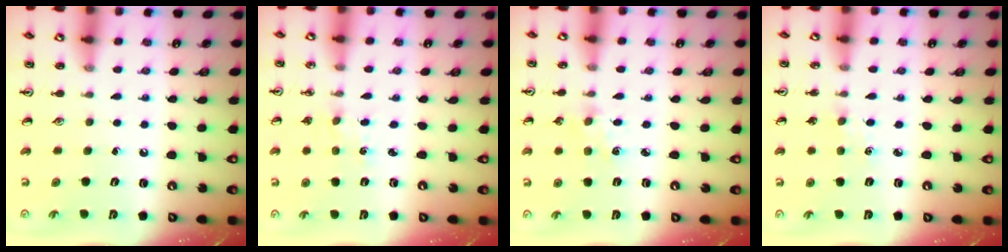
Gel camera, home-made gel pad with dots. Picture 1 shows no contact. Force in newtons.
{"total": 0.0}
{"total": 2.1, "press": 2.1, "slide": 0.3}
{"total": 0.6, "press": 0.6, "slide": 0.2}